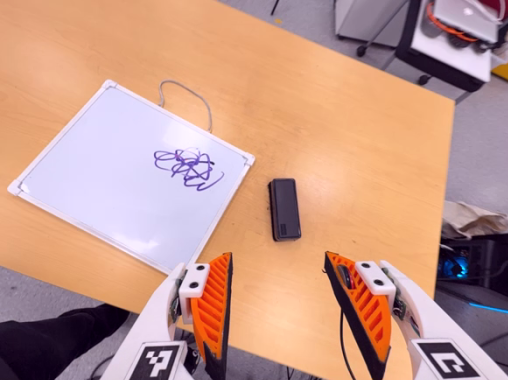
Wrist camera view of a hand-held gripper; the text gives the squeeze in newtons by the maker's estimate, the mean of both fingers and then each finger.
{"total": 0.0}